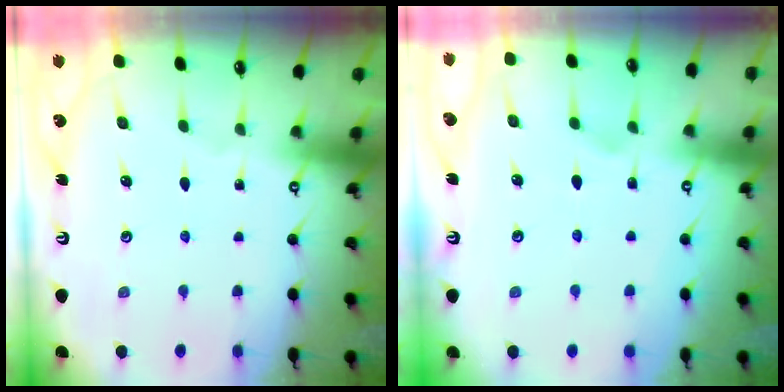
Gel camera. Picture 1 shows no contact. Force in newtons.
{"total": 3.4, "press": 3.3, "slide": 1.0}